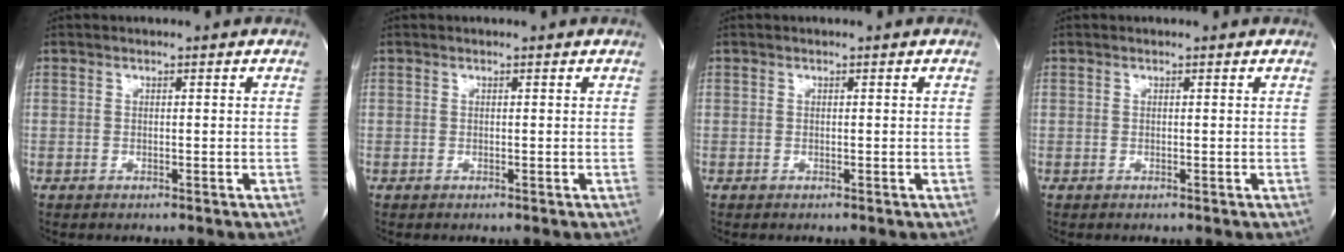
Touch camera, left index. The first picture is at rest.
{"total": 0.0}
{"total": 0.0}
{"total": 0.0}